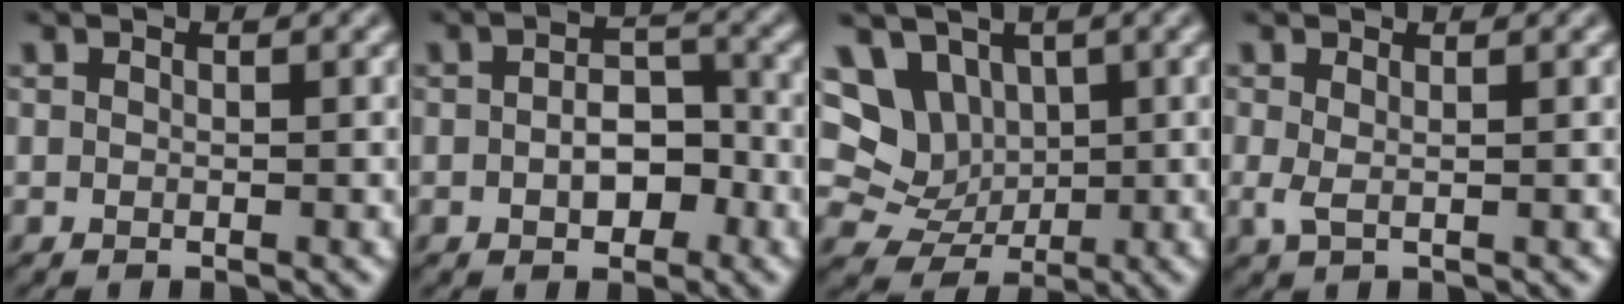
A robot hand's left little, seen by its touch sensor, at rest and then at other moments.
{"total": 4.2, "force": [-1.0, 2.5, 3.1], "torque": [-0.048, 0.001, -0.017]}
{"total": 9.4, "force": [3.1, 7.6, 4.5], "torque": [-0.077, 0.011, 0.043]}
{"total": 1.4, "force": [0.0, 0.5, 1.3], "torque": [-0.033, 0.002, 0.001]}